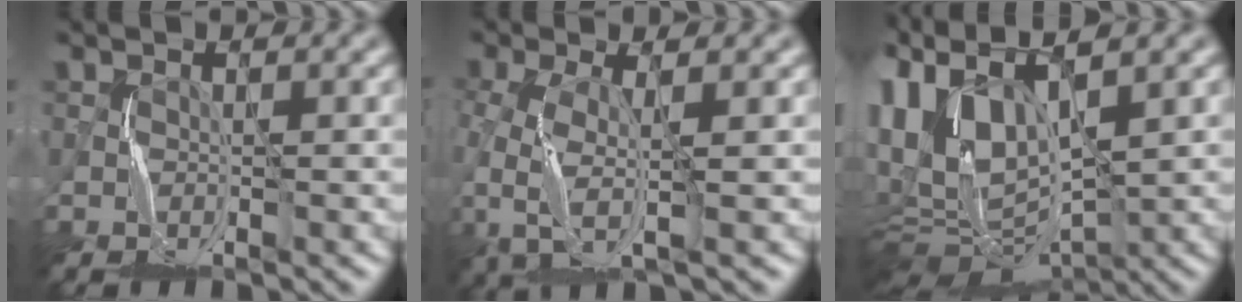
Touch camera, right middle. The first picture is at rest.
{"total": 4.4, "force": [-1.8, 1.7, 3.7], "torque": [-0.111, -0.014, -0.037]}
{"total": 11.2, "force": [2.9, 6.2, 8.8], "torque": [-0.191, 0.011, 0.057]}